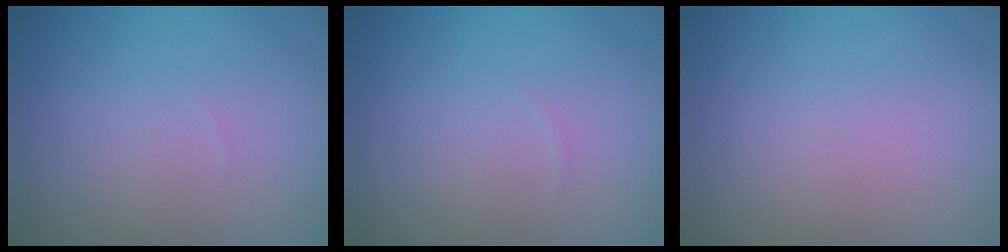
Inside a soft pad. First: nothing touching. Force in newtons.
{"total": 0.0}
{"total": 0.0}